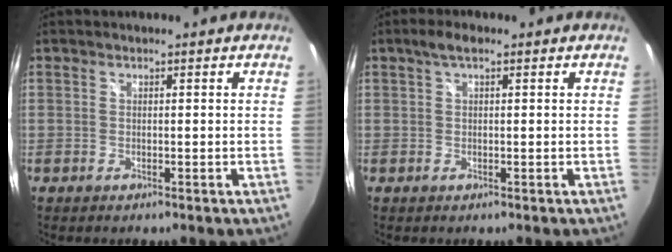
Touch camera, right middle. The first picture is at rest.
{"total": 2.9, "force": [1.5, 1.1, 2.2], "torque": [-0.040, 0.009, 0.021]}